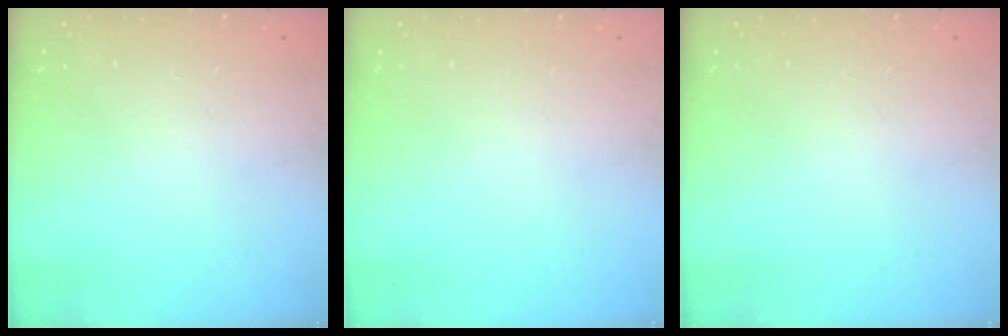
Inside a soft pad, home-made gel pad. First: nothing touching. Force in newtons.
{"total": 0.0}
{"total": 0.0}